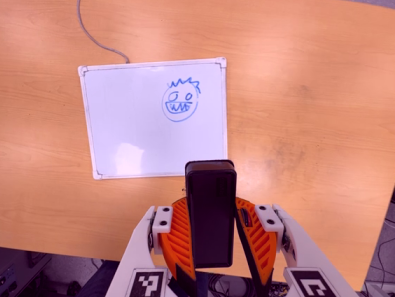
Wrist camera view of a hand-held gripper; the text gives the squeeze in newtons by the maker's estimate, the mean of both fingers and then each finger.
{"total": 5.5, "left": 5.4, "right": 5.7}